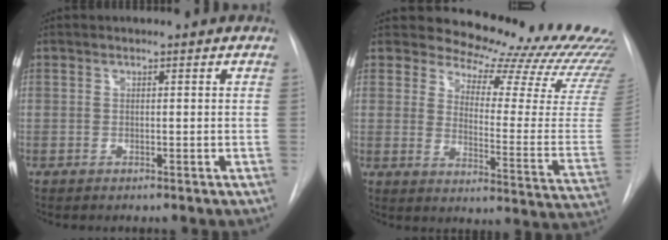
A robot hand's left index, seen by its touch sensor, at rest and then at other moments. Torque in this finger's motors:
{"motor_torque": [0.88, -1.26, -0.14, -0.01]}